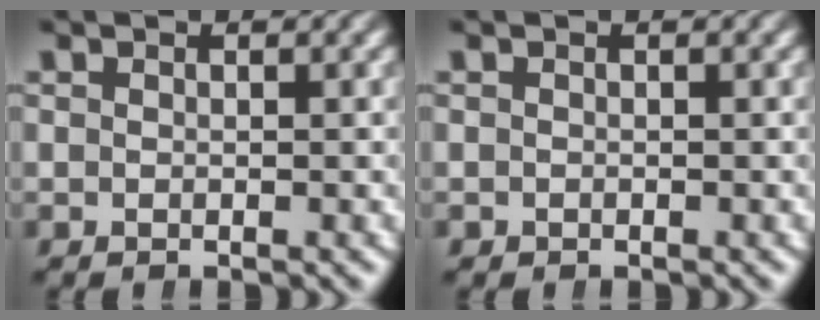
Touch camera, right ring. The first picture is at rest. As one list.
[{"total": 0.7, "force": [-0.4, 0.6, 0.0], "torque": [-0.003, -0.005, -0.006]}]